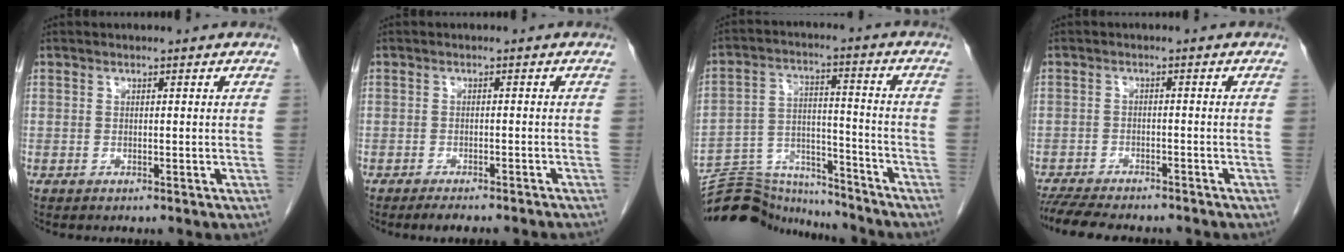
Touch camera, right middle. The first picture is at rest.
{"total": 7.3, "force": [-6.5, 0.9, 3.3], "torque": [-0.034, -0.006, -0.081]}
{"total": 14.5, "force": [-14.2, 2.4, 1.2], "torque": [-0.024, 0.037, -0.228]}
{"total": 11.6, "force": [-10.1, 2.5, 5.0], "torque": [-0.090, -0.014, -0.146]}